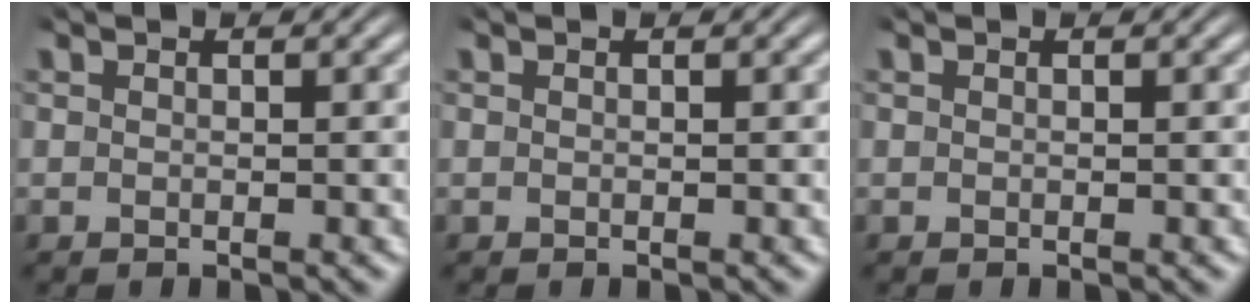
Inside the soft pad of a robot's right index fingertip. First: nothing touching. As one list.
[{"total": 0.0}, {"total": 0.0}]